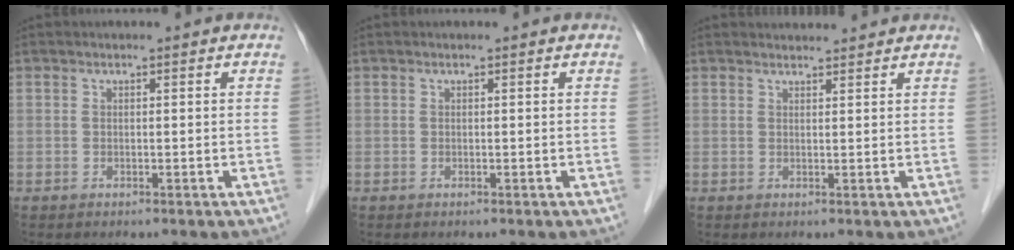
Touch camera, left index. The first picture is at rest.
{"total": 0.0}
{"total": 3.2, "force": [3.1, 0.3, 0.3], "torque": [-0.011, 0.018, 0.045]}